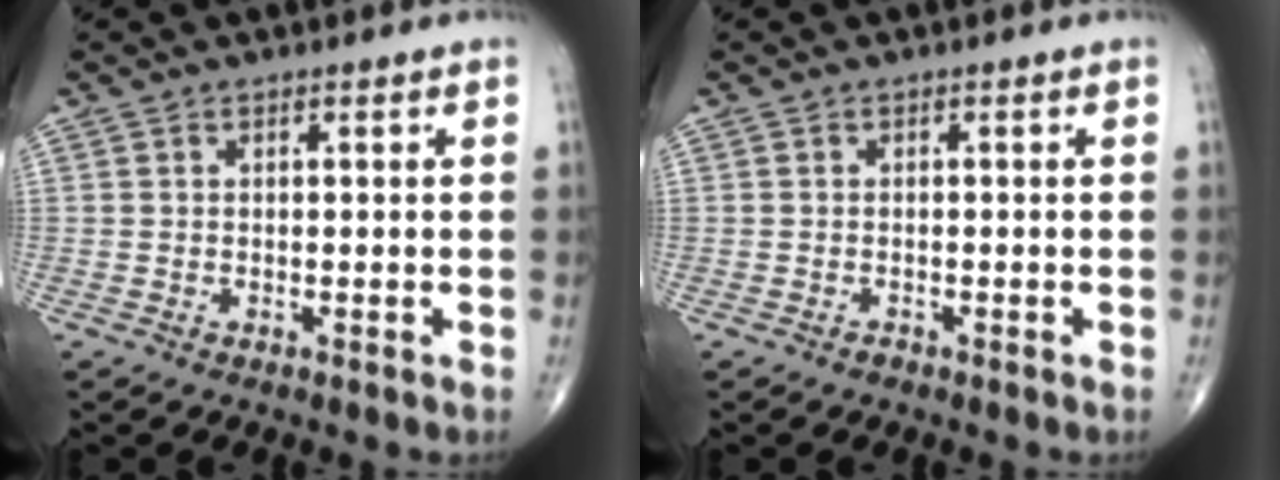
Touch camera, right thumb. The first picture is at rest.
{"total": 0.0}